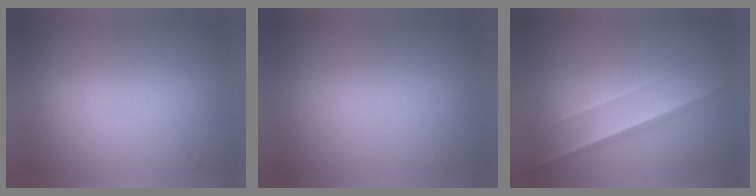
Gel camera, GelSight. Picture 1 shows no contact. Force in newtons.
{"total": 0.0}
{"total": 1.5}